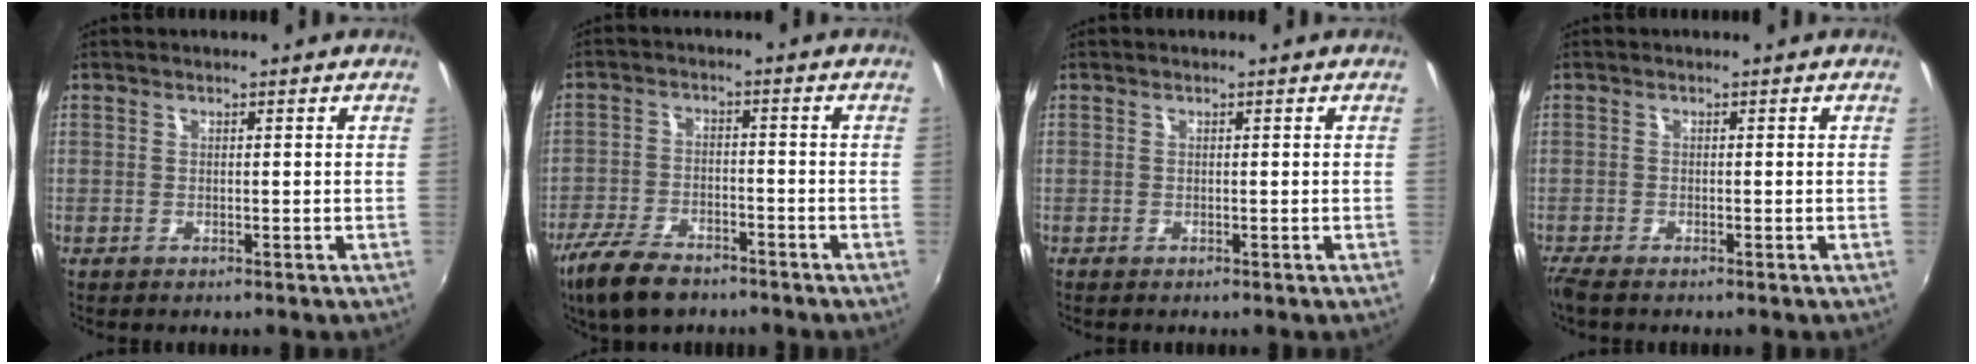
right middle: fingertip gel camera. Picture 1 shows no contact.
{"total": 10.6, "force": [-7.8, 4.5, 5.5], "torque": [-0.141, -0.018, -0.147]}
{"total": 0.0}
{"total": 2.4, "force": [-2.0, 0.5, 1.3], "torque": [-0.029, -0.014, -0.038]}